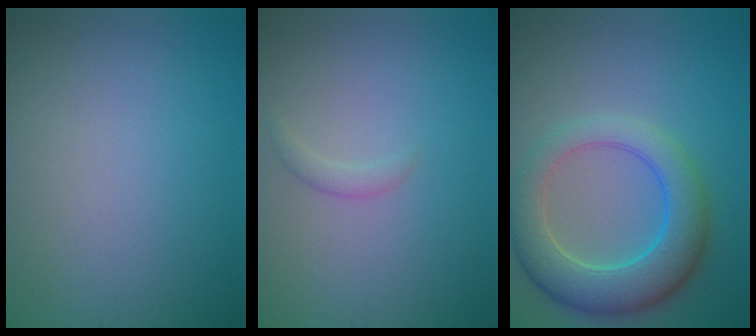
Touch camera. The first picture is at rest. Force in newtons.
{"total": 1.0, "press": 1.0, "slide": 0.1}
{"total": 7.0, "press": 7.0, "slide": 0.3}